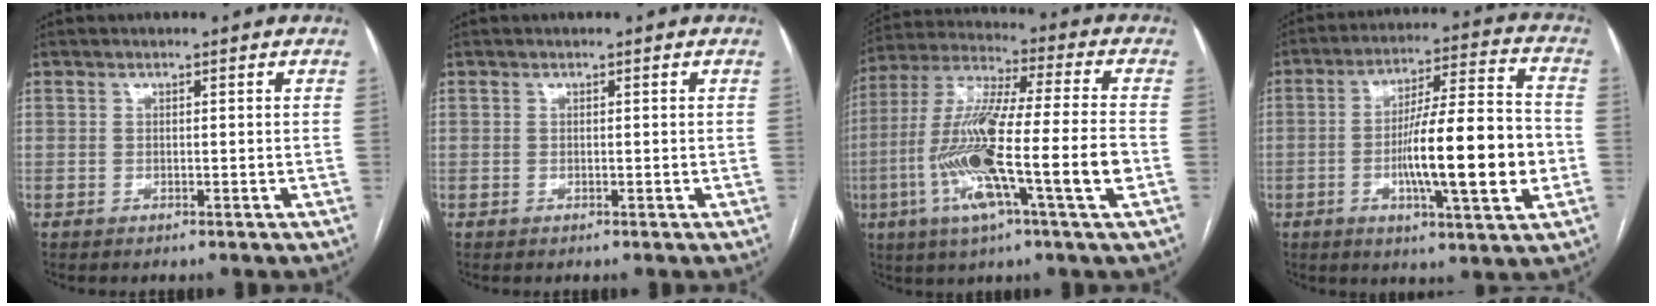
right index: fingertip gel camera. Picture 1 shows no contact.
{"total": 0.0}
{"total": 18.6, "force": [-4.9, 0.6, 17.9], "torque": [-0.347, -0.010, -0.093]}
{"total": 16.7, "force": [-3.1, 1.7, 16.3], "torque": [-0.264, 0.005, -0.049]}